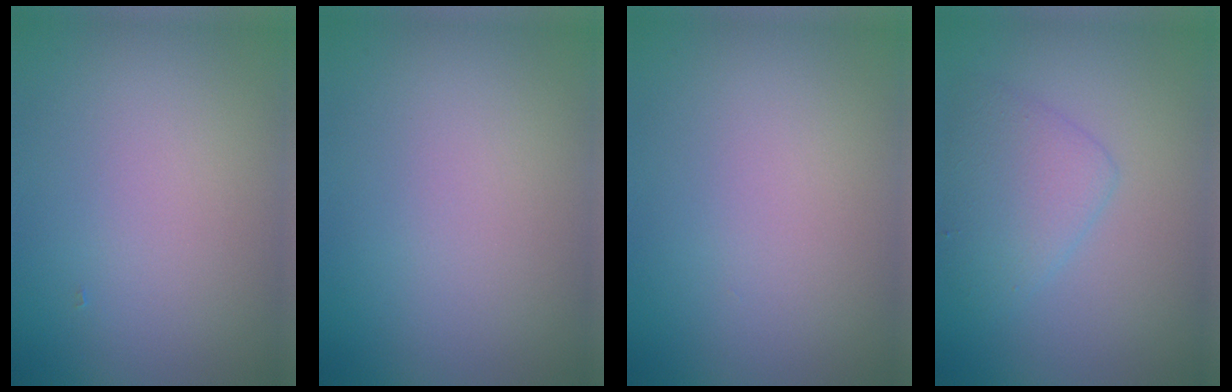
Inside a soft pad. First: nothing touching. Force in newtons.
{"total": 0.0}
{"total": 0.0}
{"total": 1.9, "press": 1.9, "slide": 0.1}